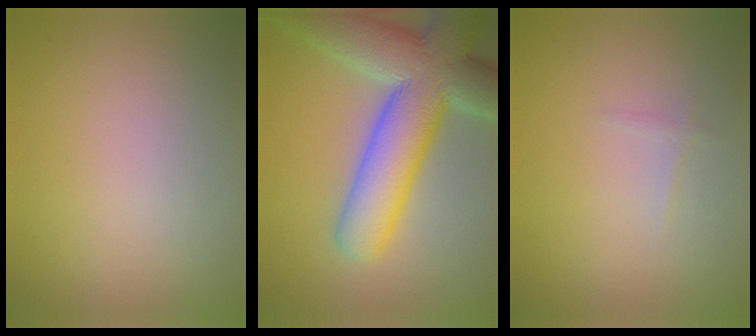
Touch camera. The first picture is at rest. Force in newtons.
{"total": 12.1, "press": 12.0, "slide": 1.2}
{"total": 0.5, "press": 0.5, "slide": 0.0}